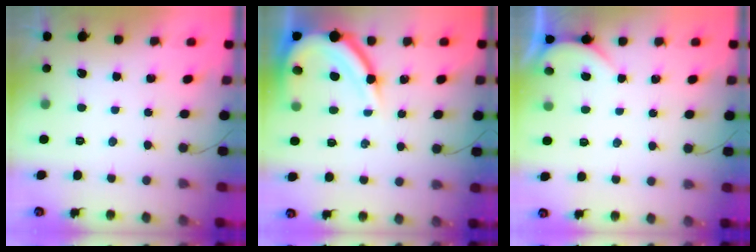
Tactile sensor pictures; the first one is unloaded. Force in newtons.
{"total": 11.4, "press": 11.3, "slide": 1.2}
{"total": 0.6, "press": 0.6, "slide": 0.1}